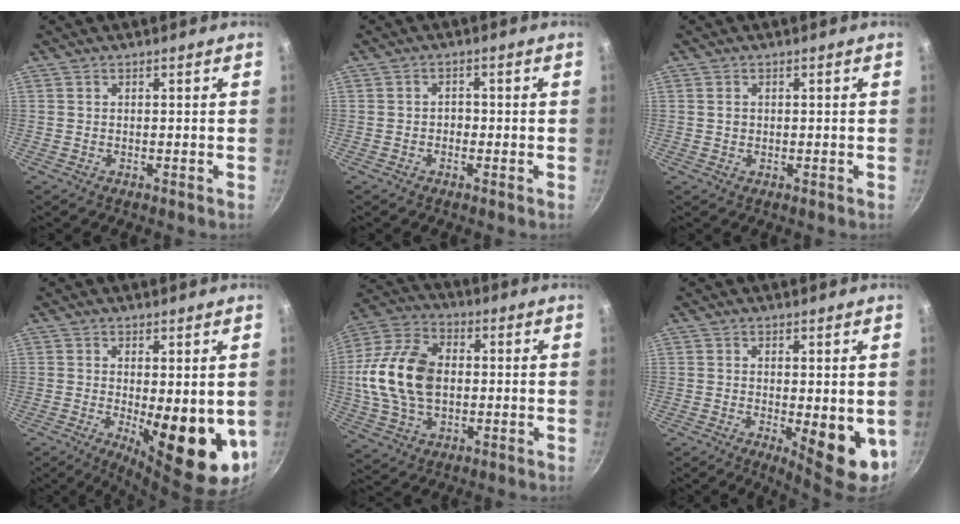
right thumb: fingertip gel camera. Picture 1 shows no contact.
{"total": 1.8, "force": [-0.6, 1.5, 0.8], "torque": [-0.004, 0.007, -0.013]}
{"total": 1.4, "force": [0.2, 1.2, 0.7], "torque": [-0.008, 0.003, 0.002]}
{"total": 13.8, "force": [-1.5, 4.9, 12.8], "torque": [-0.146, -0.024, -0.006]}
{"total": 17.7, "force": [0.4, 11.8, 13.2], "torque": [-0.243, 0.022, -0.002]}
{"total": 8.7, "force": [-1.2, 3.0, 8.0], "torque": [-0.089, -0.009, -0.004]}